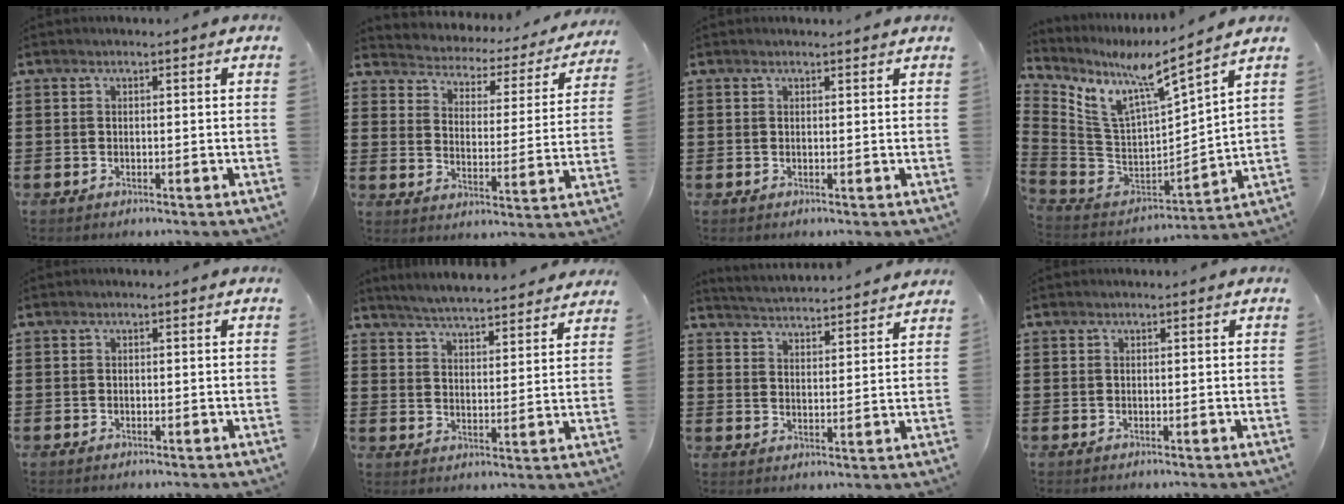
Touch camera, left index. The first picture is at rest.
{"total": 2.2, "force": [2.1, 0.7, 0.1], "torque": [-0.021, -0.025, 0.025]}
{"total": 0.6, "force": [0.6, 0.0, 0.2], "torque": [-0.005, -0.001, 0.013]}
{"total": 8.0, "force": [5.8, 1.2, 5.4], "torque": [-0.134, -0.058, 0.091]}
{"total": 0.0}
{"total": 4.8, "force": [4.7, -0.4, 0.5], "torque": [-0.030, -0.032, 0.081]}
{"total": 3.7, "force": [3.6, -0.6, -0.1], "torque": [-0.017, -0.030, 0.060]}
{"total": 0.0}